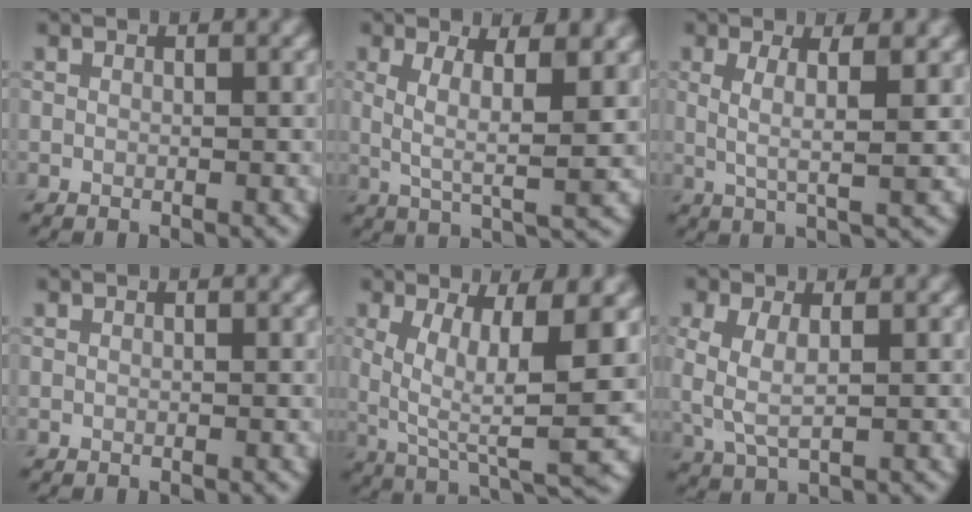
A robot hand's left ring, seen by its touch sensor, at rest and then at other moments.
{"total": 5.1, "force": [1.1, 1.5, 4.8], "torque": [-0.093, -0.002, 0.019]}
{"total": 3.4, "force": [0.8, 0.7, 3.3], "torque": [-0.058, -0.004, 0.015]}
{"total": 0.0}
{"total": 9.2, "force": [1.1, 2.6, 8.7], "torque": [-0.156, -0.009, 0.021]}
{"total": 3.8, "force": [0.3, 2.0, 3.2], "torque": [-0.084, 0.000, 0.007]}